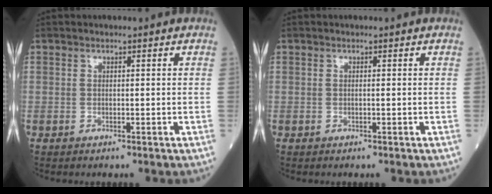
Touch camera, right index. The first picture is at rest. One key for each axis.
{"total": 0.0}